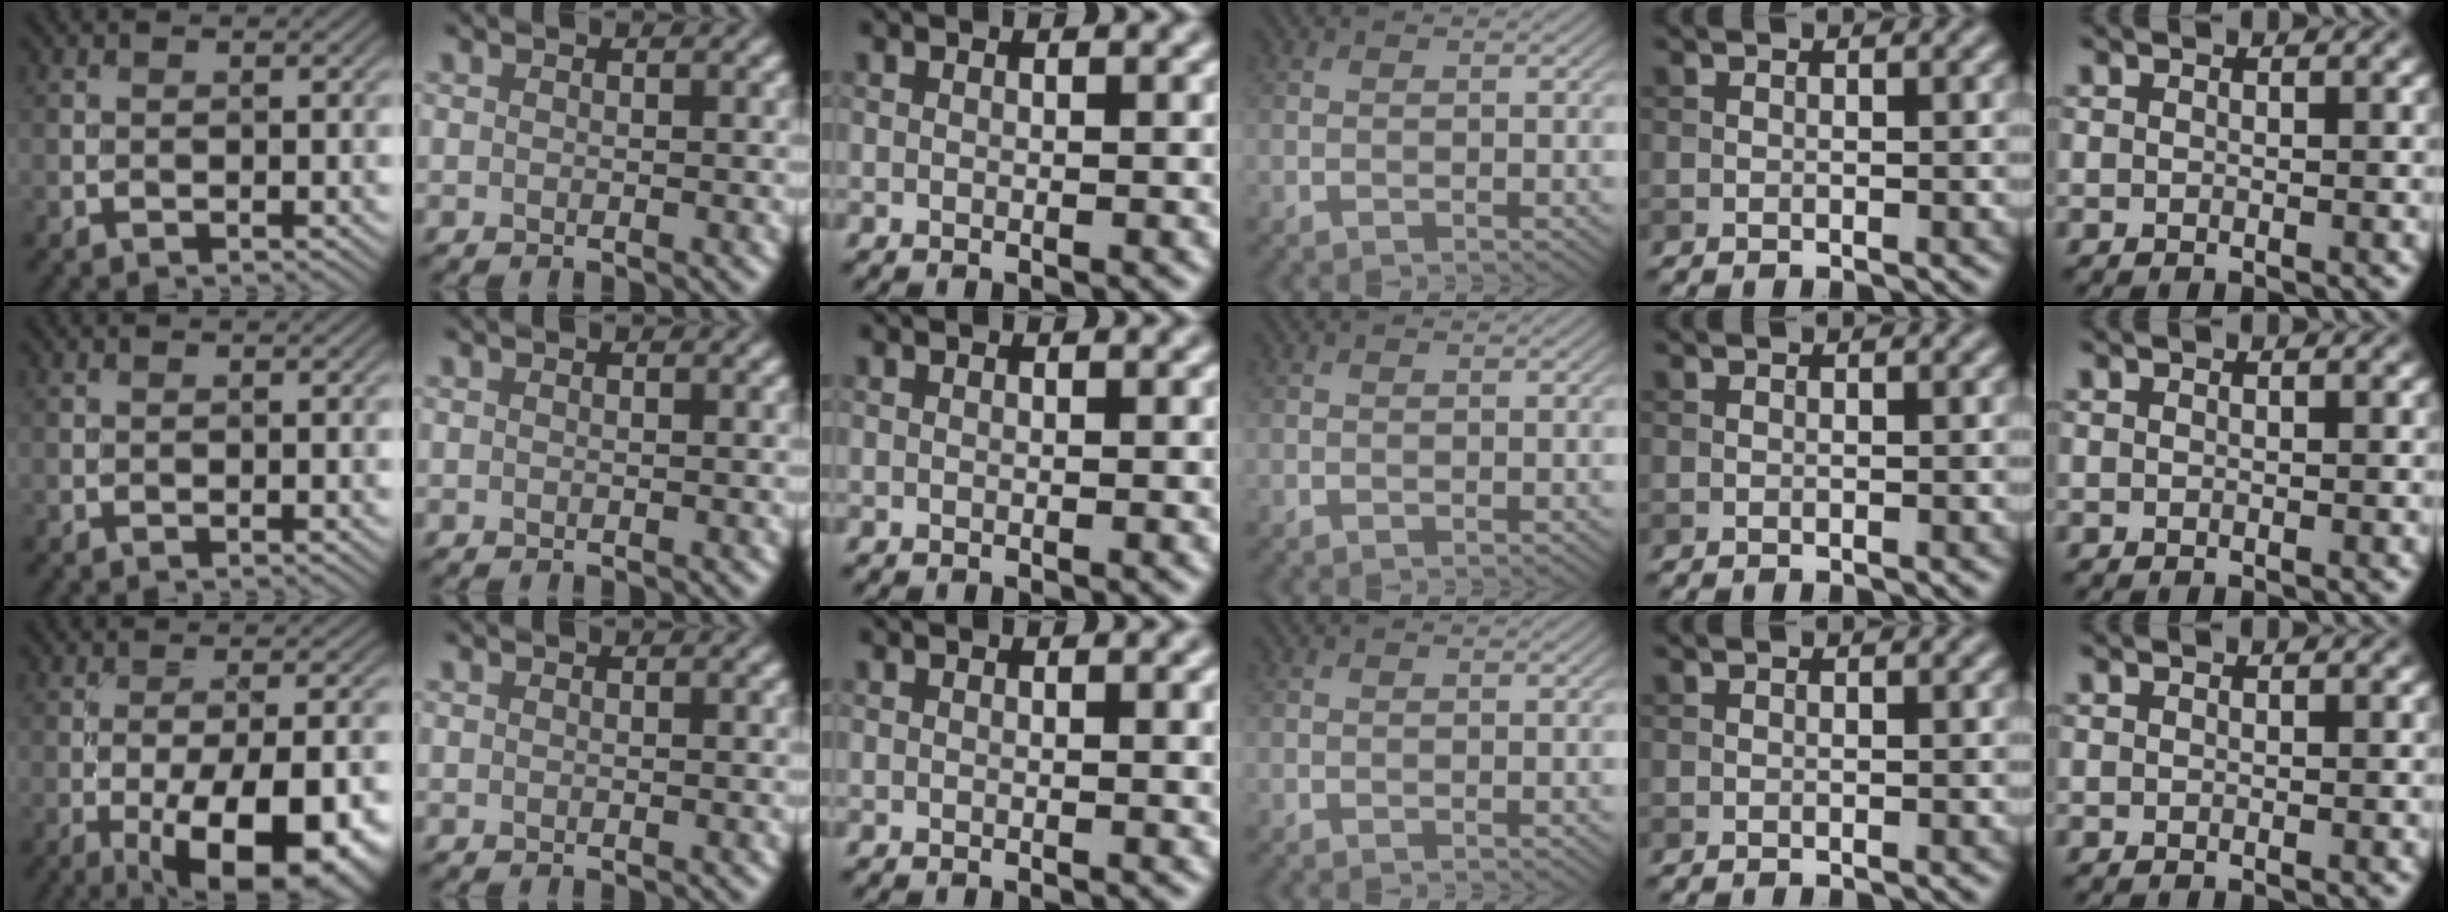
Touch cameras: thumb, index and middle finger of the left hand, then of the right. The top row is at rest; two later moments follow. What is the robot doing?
{"motion": "screw", "object": "medicine bottle"}